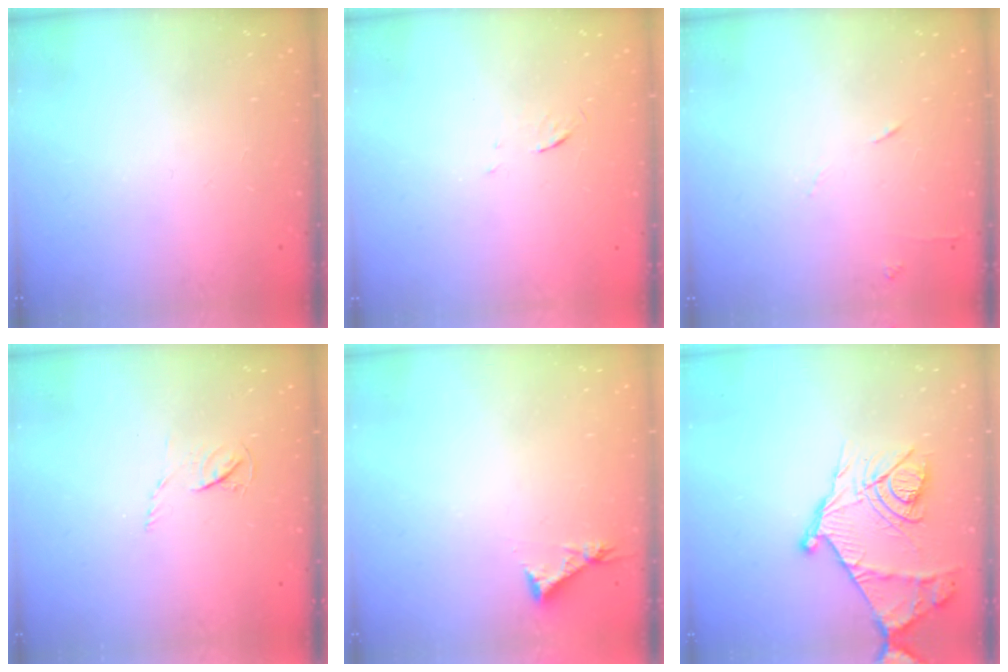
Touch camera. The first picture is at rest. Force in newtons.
{"total": 3.1, "press": 2.8, "slide": 1.2}
{"total": 6.6, "press": 6.6, "slide": 0.8}
{"total": 4.4, "press": 4.4, "slide": 0.6}
{"total": 3.8, "press": 3.7, "slide": 0.4}
{"total": 18.9, "press": 18.8, "slide": 1.6}